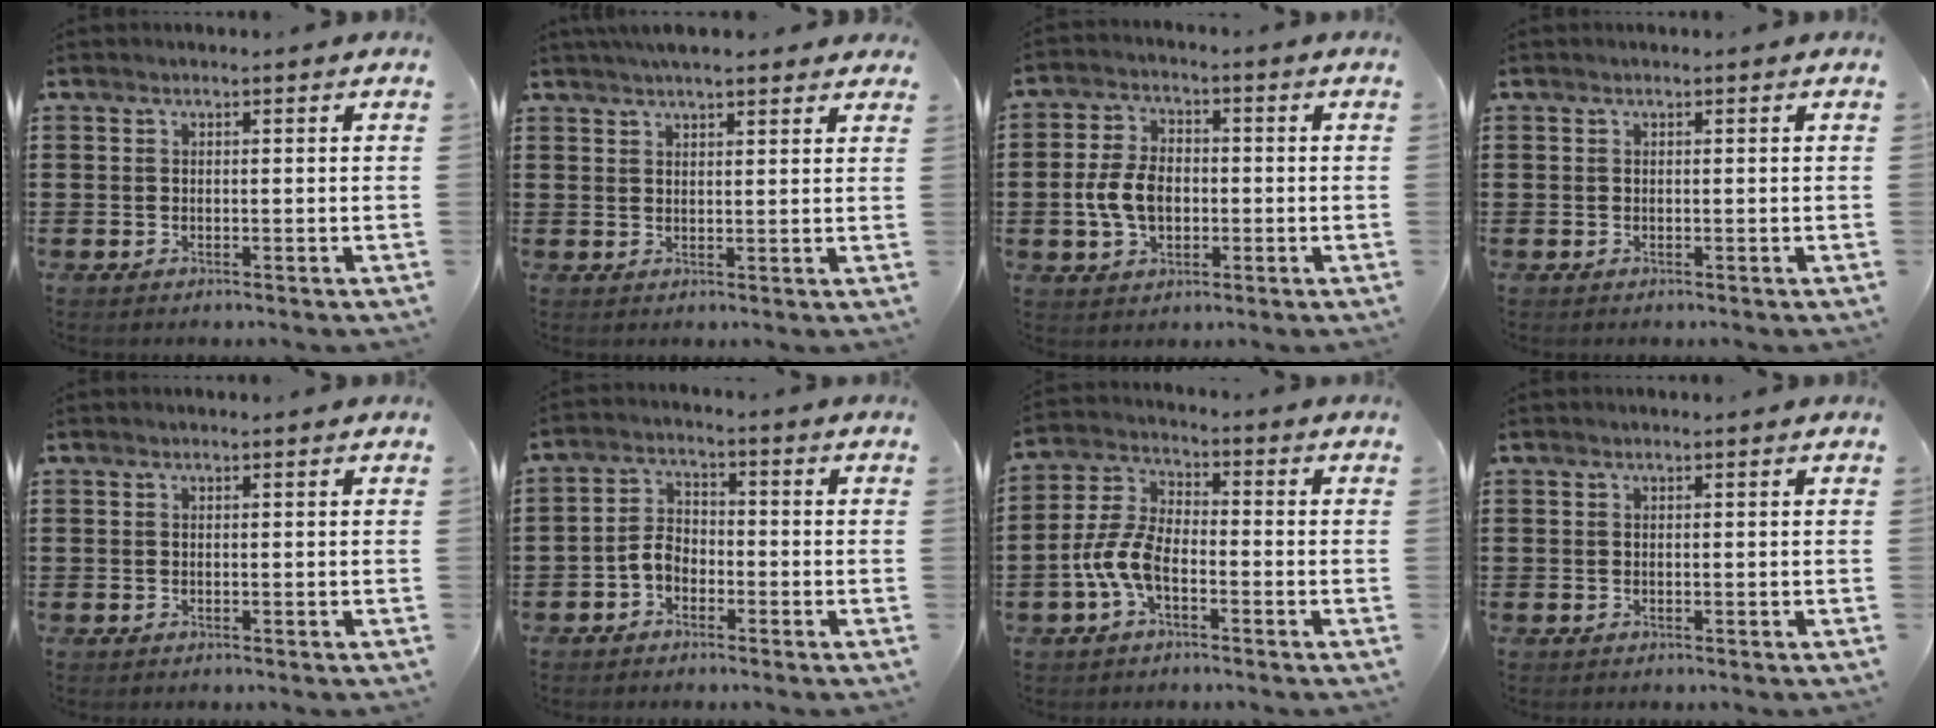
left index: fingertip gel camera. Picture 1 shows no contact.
{"total": 3.9, "force": [3.5, 0.7, 1.6], "torque": [-0.039, 0.000, 0.064]}
{"total": 6.8, "force": [-1.0, 4.5, 5.0], "torque": [-0.121, 0.003, -0.026]}
{"total": 0.0}
{"total": 0.0}
{"total": 3.8, "force": [-2.2, 2.4, 1.9], "torque": [-0.052, 0.006, -0.050]}
{"total": 6.9, "force": [-3.1, 3.3, 5.2], "torque": [-0.136, -0.002, -0.068]}
{"total": 0.0}